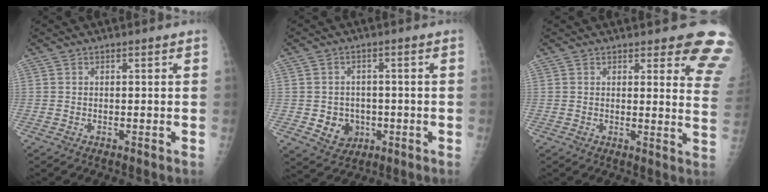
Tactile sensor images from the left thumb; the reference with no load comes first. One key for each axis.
{"total": 6.0, "fx": -1.3, "fy": 5.3, "fz": 2.5, "tx": -0.013, "ty": 0.007, "tz": -0.012}
{"total": 10.4, "fx": 8.9, "fy": 2.8, "fz": 4.6, "tx": -0.009, "ty": -0.064, "tz": 0.071}